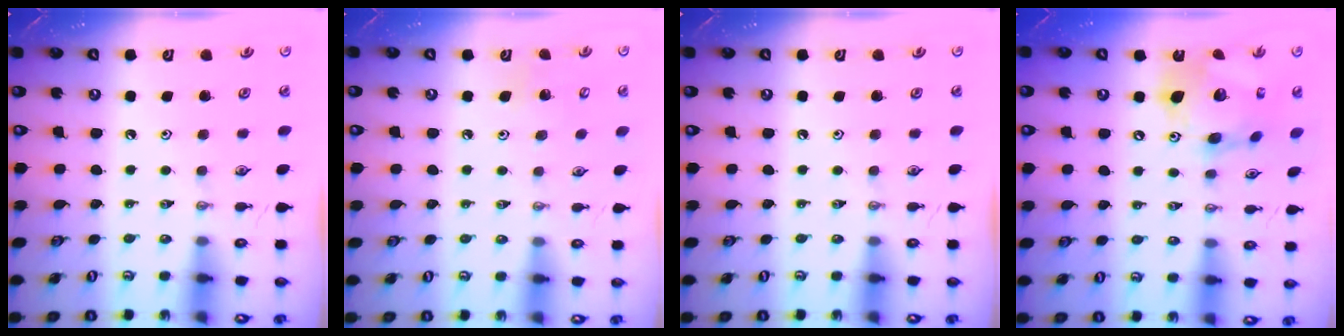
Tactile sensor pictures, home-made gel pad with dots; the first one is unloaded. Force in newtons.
{"total": 4.8, "press": 4.8, "slide": 0.4}
{"total": 0.0}
{"total": 17.4, "press": 17.3, "slide": 2.0}